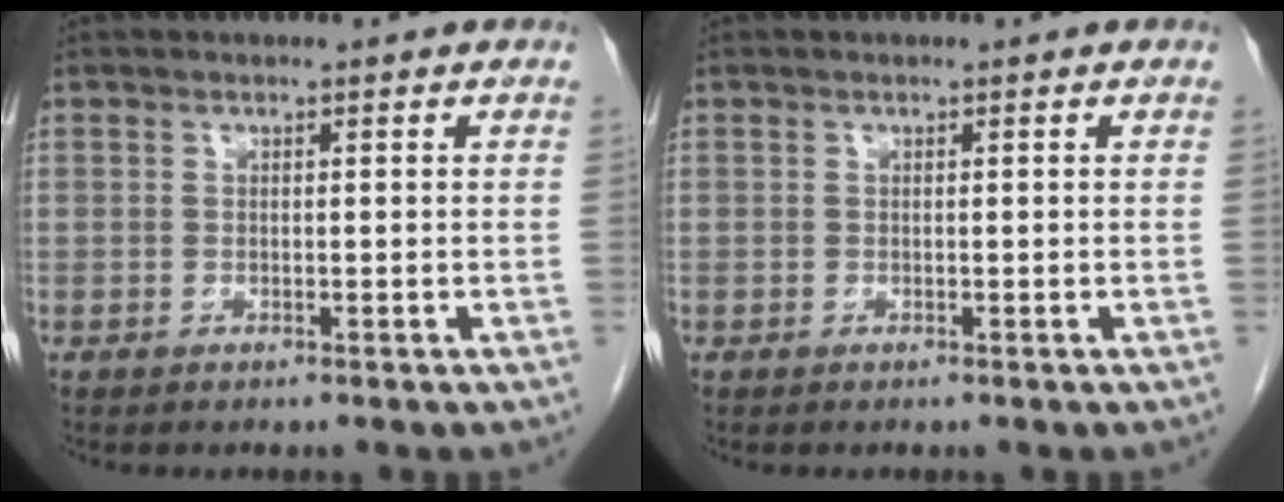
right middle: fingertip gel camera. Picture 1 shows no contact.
{"total": 0.0}